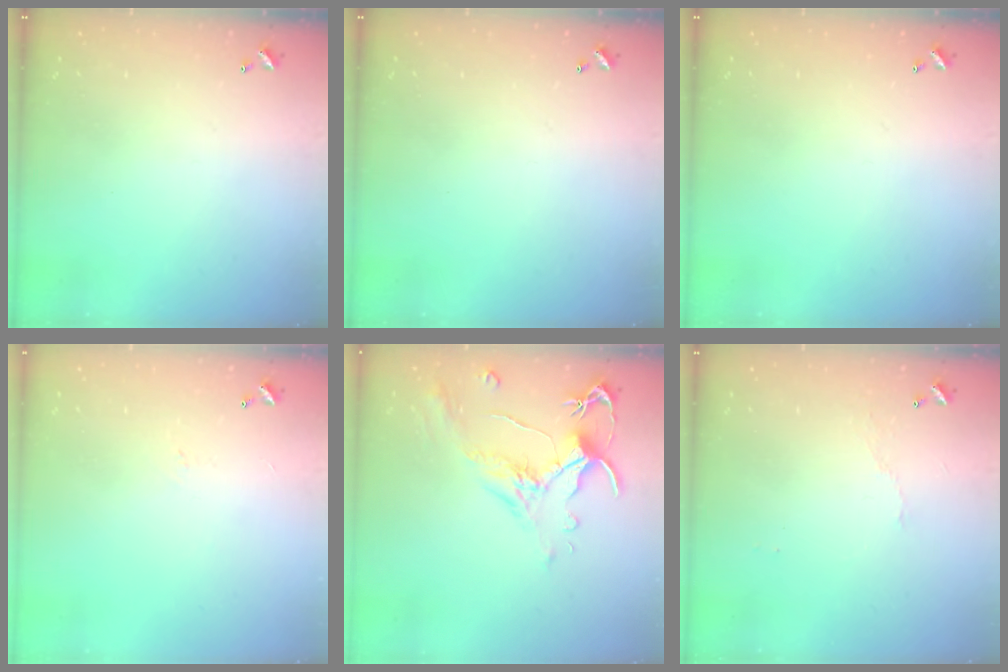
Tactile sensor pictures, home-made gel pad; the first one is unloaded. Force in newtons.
{"total": 0.0}
{"total": 0.0}
{"total": 0.0}
{"total": 1.5, "press": 1.0, "slide": 1.1}
{"total": 2.9, "press": 2.8, "slide": 0.6}